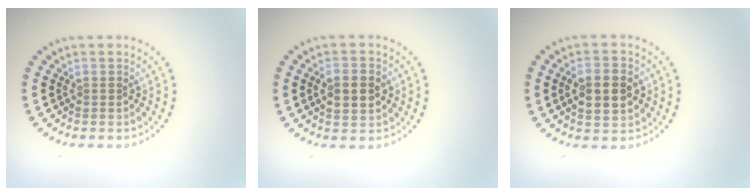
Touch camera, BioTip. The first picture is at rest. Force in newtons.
{"total": 3.9, "press": 3.9, "slide": 0.1}
{"total": 4.5, "press": 4.5, "slide": 0.2}